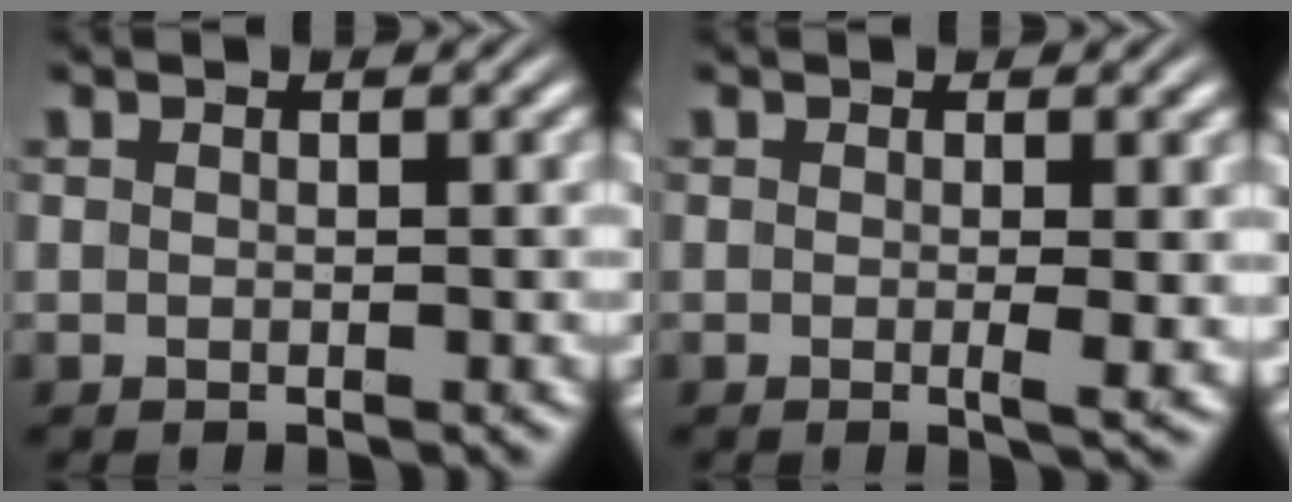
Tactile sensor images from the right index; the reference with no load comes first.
{"total": 1.5, "force": [0.1, 0.0, 1.5], "torque": [-0.025, -0.006, 0.000]}